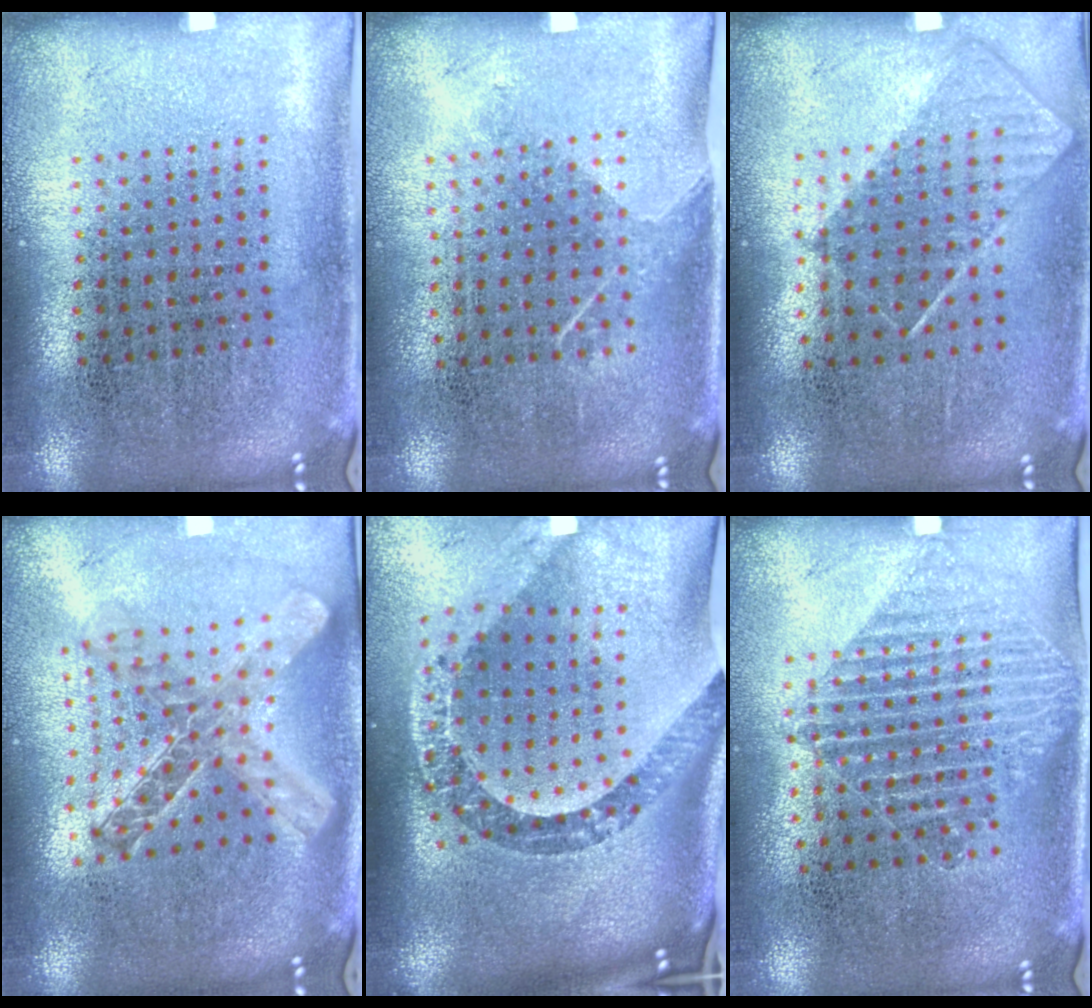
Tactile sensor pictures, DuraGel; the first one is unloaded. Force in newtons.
{"total": 1.2, "press": 0.9, "slide": 0.8}
{"total": 0.8, "press": 0.7, "slide": 0.4}
{"total": 2.1, "press": 1.8, "slide": 1.1}
{"total": 3.6, "press": 2.5, "slide": 2.6}
{"total": 1.5, "press": 1.3, "slide": 0.8}